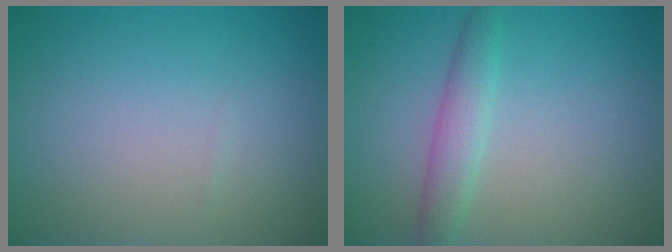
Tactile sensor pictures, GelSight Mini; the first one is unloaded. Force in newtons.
{"total": 2.5, "press": 2.5, "slide": 0.1}